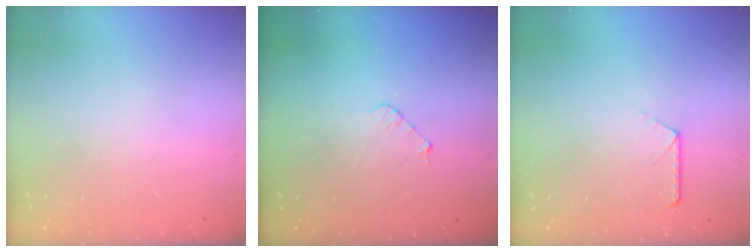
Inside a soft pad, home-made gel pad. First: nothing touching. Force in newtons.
{"total": 3.7, "press": 3.6, "slide": 0.3}
{"total": 6.5, "press": 6.5, "slide": 0.7}